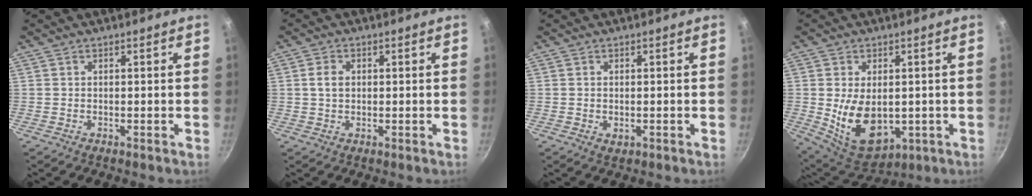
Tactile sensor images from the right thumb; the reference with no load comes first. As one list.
[{"total": 2.9, "force": [0.4, 2.1, 1.9], "torque": [-0.029, 0.005, 0.006]}, {"total": 1.5, "force": [-0.2, 1.0, 1.2], "torque": [-0.018, -0.002, -0.002]}, {"total": 13.0, "force": [-0.9, 8.3, 9.9], "torque": [-0.144, -0.015, 0.011]}]